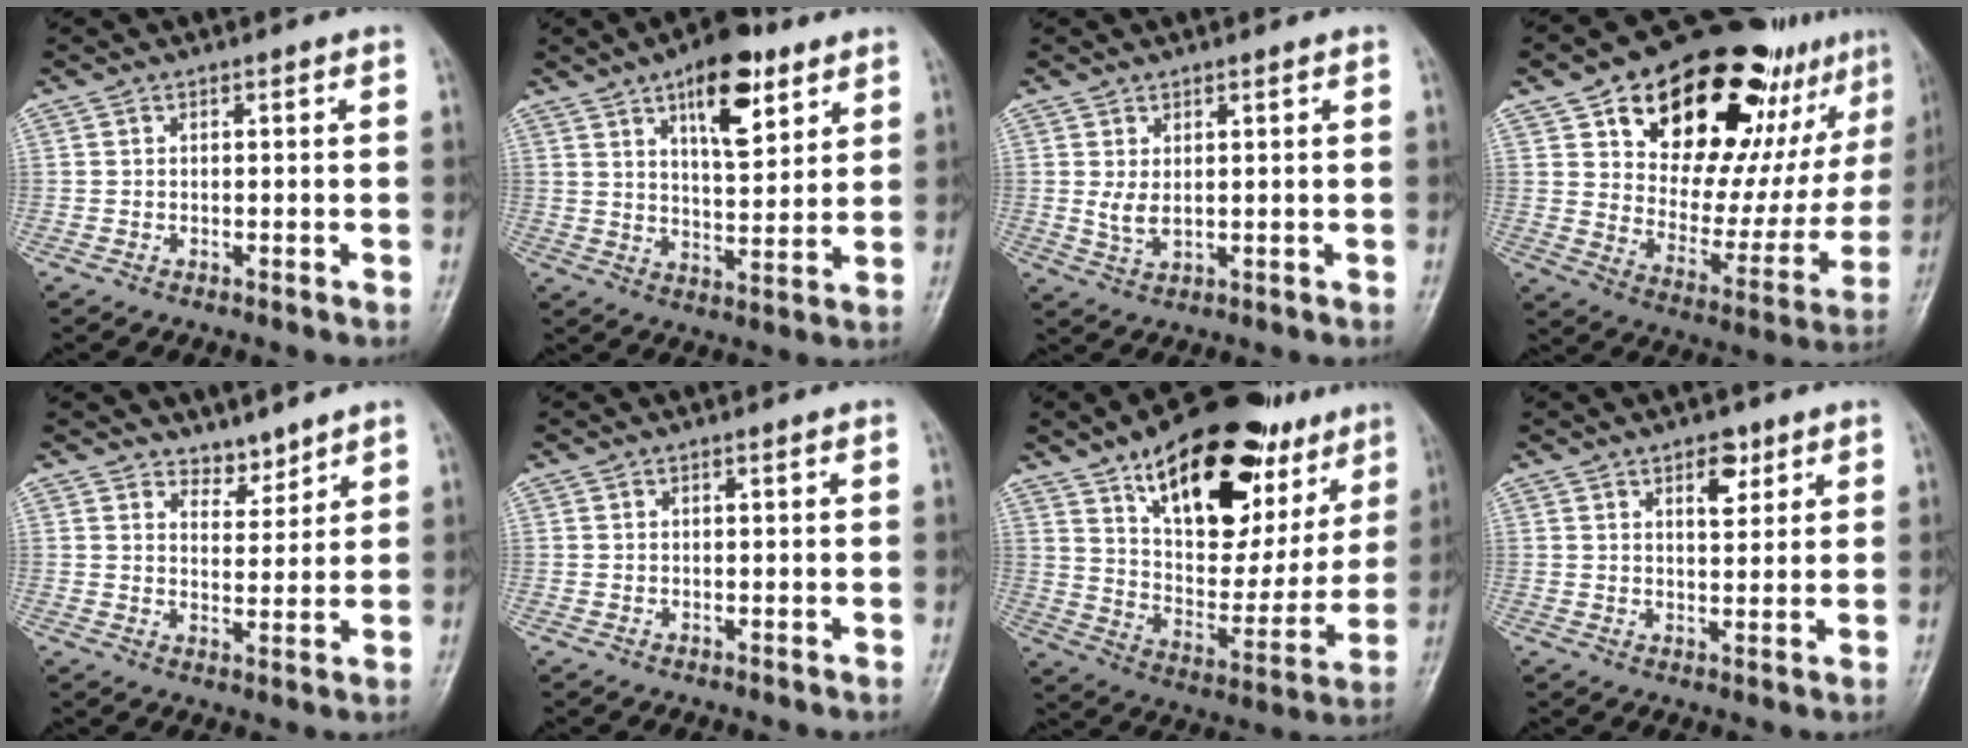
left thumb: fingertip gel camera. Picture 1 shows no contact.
{"total": 12.9, "force": [7.0, 5.4, 9.4], "torque": [-0.115, -0.035, 0.109]}
{"total": 3.1, "force": [0.7, 1.4, 2.7], "torque": [-0.052, -0.009, 0.023]}
{"total": 30.3, "force": [16.3, 15.5, 20.3], "torque": [-0.246, -0.028, 0.251]}
{"total": 3.8, "force": [3.4, 1.6, 0.4], "torque": [0.015, -0.030, 0.058]}
{"total": 0.0}
{"total": 28.3, "force": [15.4, 13.8, 19.3], "torque": [-0.241, -0.032, 0.244]}
{"total": 4.7, "force": [2.6, 2.4, 3.1], "torque": [-0.026, -0.014, 0.038]}